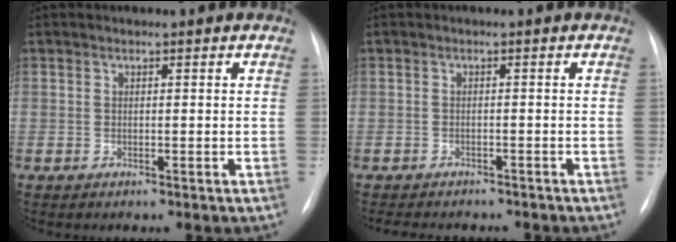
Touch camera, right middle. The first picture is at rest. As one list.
[{"total": 8.1, "force": [-7.1, 2.7, 2.8], "torque": [-0.044, 0.000, -0.086]}]